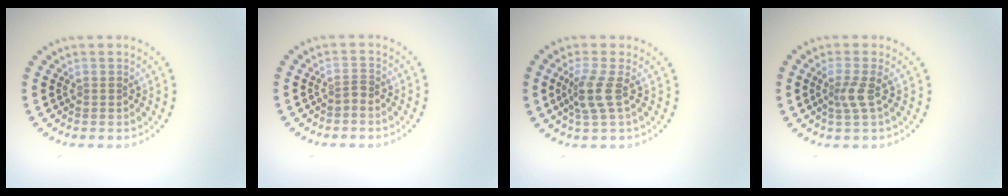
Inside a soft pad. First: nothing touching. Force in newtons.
{"total": 0.6, "press": 0.3, "slide": 0.5}
{"total": 2.5, "press": 1.9, "slide": 1.6}
{"total": 2.0, "press": 1.5, "slide": 1.4}